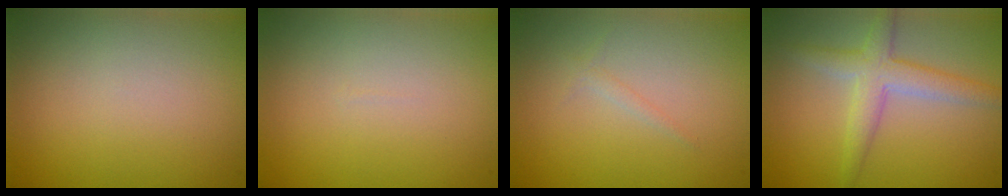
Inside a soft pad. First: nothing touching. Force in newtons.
{"total": 0.0}
{"total": 0.7, "press": 0.7, "slide": 0.1}
{"total": 3.6, "press": 3.6, "slide": 0.1}